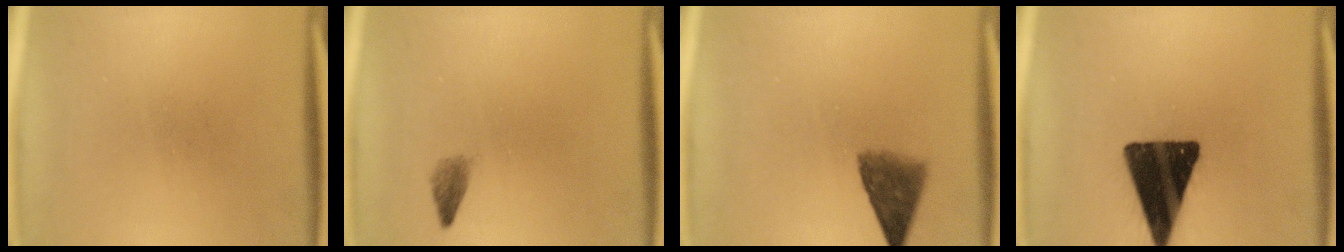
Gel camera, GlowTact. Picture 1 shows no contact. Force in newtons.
{"total": 1.4}
{"total": 5.4}
{"total": 17.2}